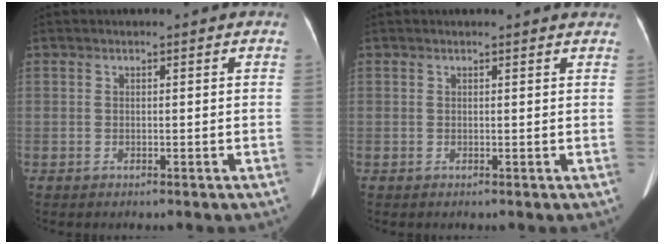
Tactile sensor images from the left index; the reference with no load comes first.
{"total": 2.7, "force": [2.7, 0.5, 0.4], "torque": [-0.010, 0.005, 0.014]}